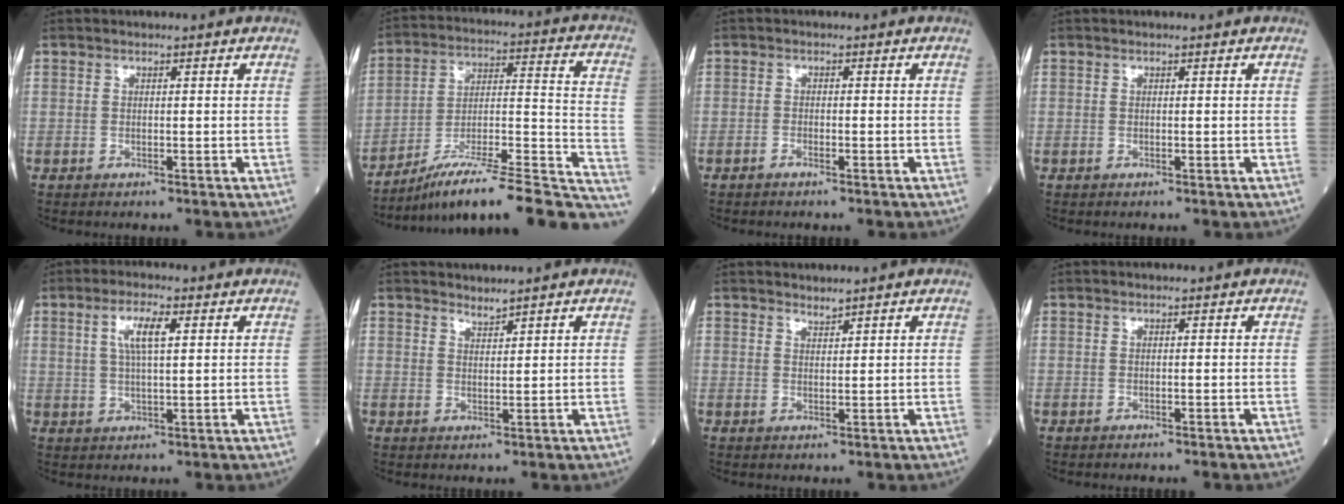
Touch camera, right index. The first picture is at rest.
{"total": 25.1, "force": [-20.9, 2.0, 13.7], "torque": [-0.136, 0.017, -0.316]}
{"total": 0.8, "force": [-0.7, 0.1, 0.3], "torque": [-0.010, 0.001, -0.013]}
{"total": 0.0}
{"total": 5.1, "force": [1.8, 1.0, 4.7], "torque": [-0.094, 0.007, 0.034]}
{"total": 1.4, "force": [1.3, -0.2, 0.0], "torque": [-0.003, -0.007, 0.027]}
{"total": 1.0, "force": [1.0, -0.1, 0.1], "torque": [-0.005, -0.006, 0.021]}
{"total": 0.7, "force": [-0.6, 0.0, 0.3], "torque": [-0.001, 0.000, -0.010]}